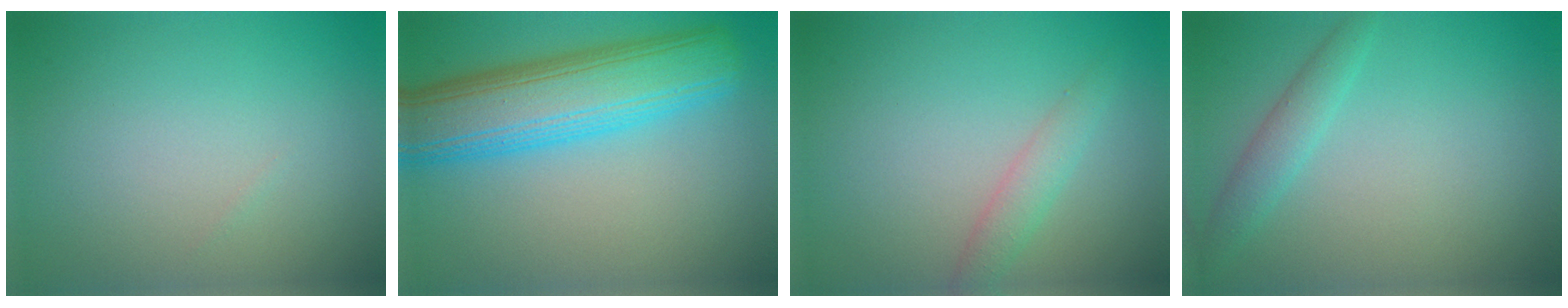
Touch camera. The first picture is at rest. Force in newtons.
{"total": 9.6, "press": 9.6, "slide": 0.3}
{"total": 1.9, "press": 1.9, "slide": 0.1}
{"total": 2.0, "press": 2.0, "slide": 0.1}